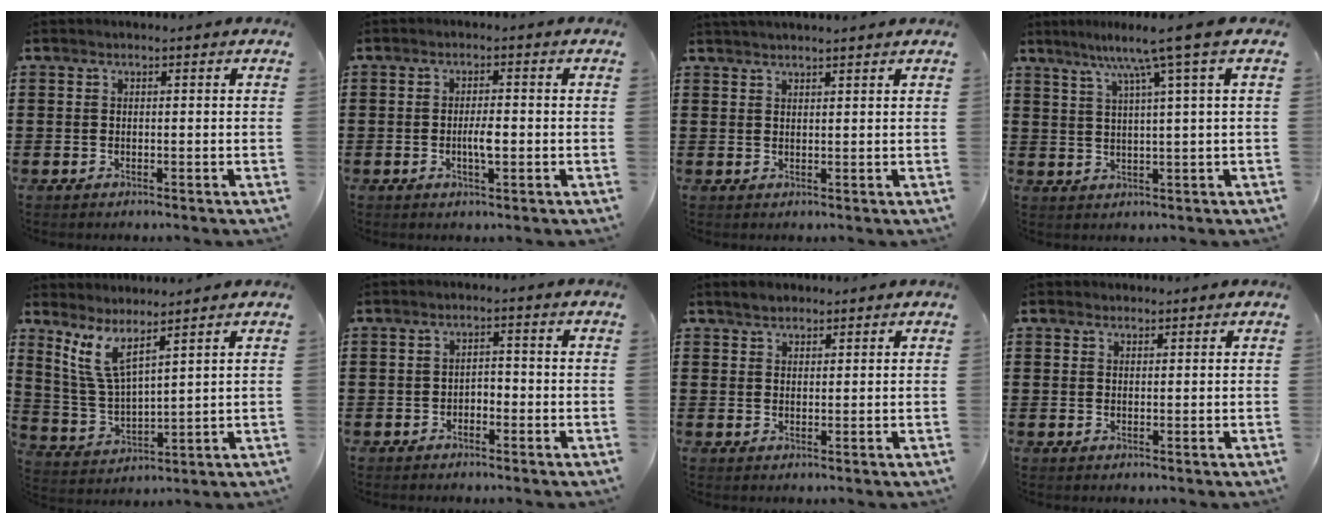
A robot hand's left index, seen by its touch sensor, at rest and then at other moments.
{"total": 3.2, "force": [-0.5, 0.9, 3.0], "torque": [-0.055, 0.004, -0.010]}
{"total": 1.4, "force": [1.4, -0.1, 0.2], "torque": [-0.008, 0.001, 0.027]}
{"total": 6.9, "force": [3.9, -1.0, 5.6], "torque": [-0.121, -0.006, 0.061]}
{"total": 6.7, "force": [4.7, 1.3, 4.5], "torque": [-0.113, -0.020, 0.082]}
{"total": 1.8, "force": [-1.6, 0.7, 0.4], "torque": [-0.014, 0.003, -0.037]}
{"total": 1.9, "force": [1.7, 0.8, 0.1], "torque": [-0.006, 0.005, 0.034]}
{"total": 1.2, "force": [1.1, 0.6, 0.1], "torque": [-0.004, 0.004, 0.021]}